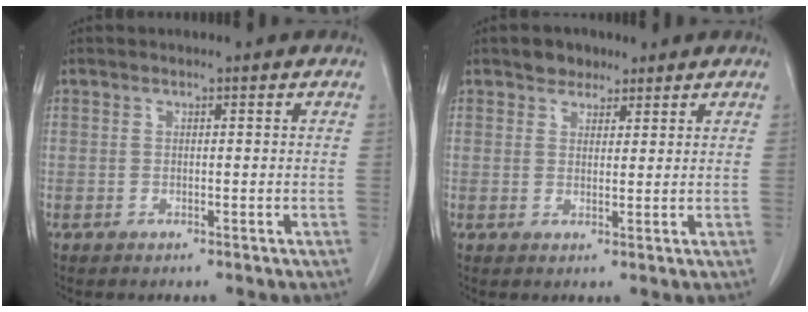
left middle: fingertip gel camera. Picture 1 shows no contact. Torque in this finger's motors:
{"motor_torque": [0.12, -0.11, -0.02, 0.01]}